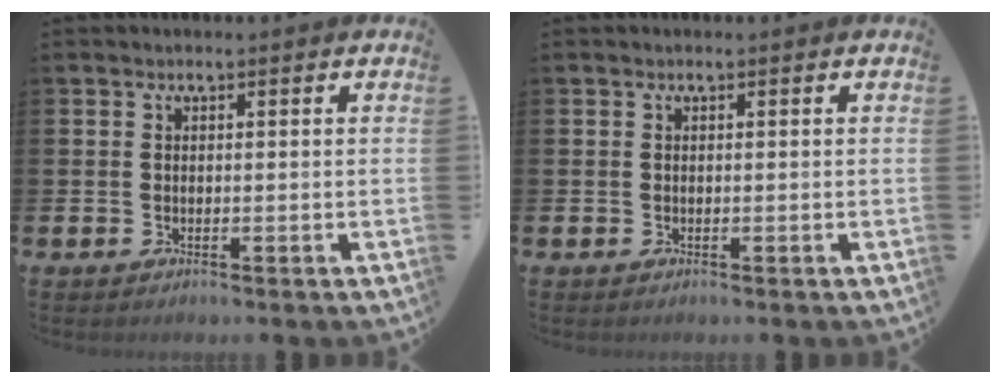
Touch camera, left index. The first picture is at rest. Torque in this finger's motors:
{"motor_torque": [0.00, 0.00, 0.00, 0.00]}